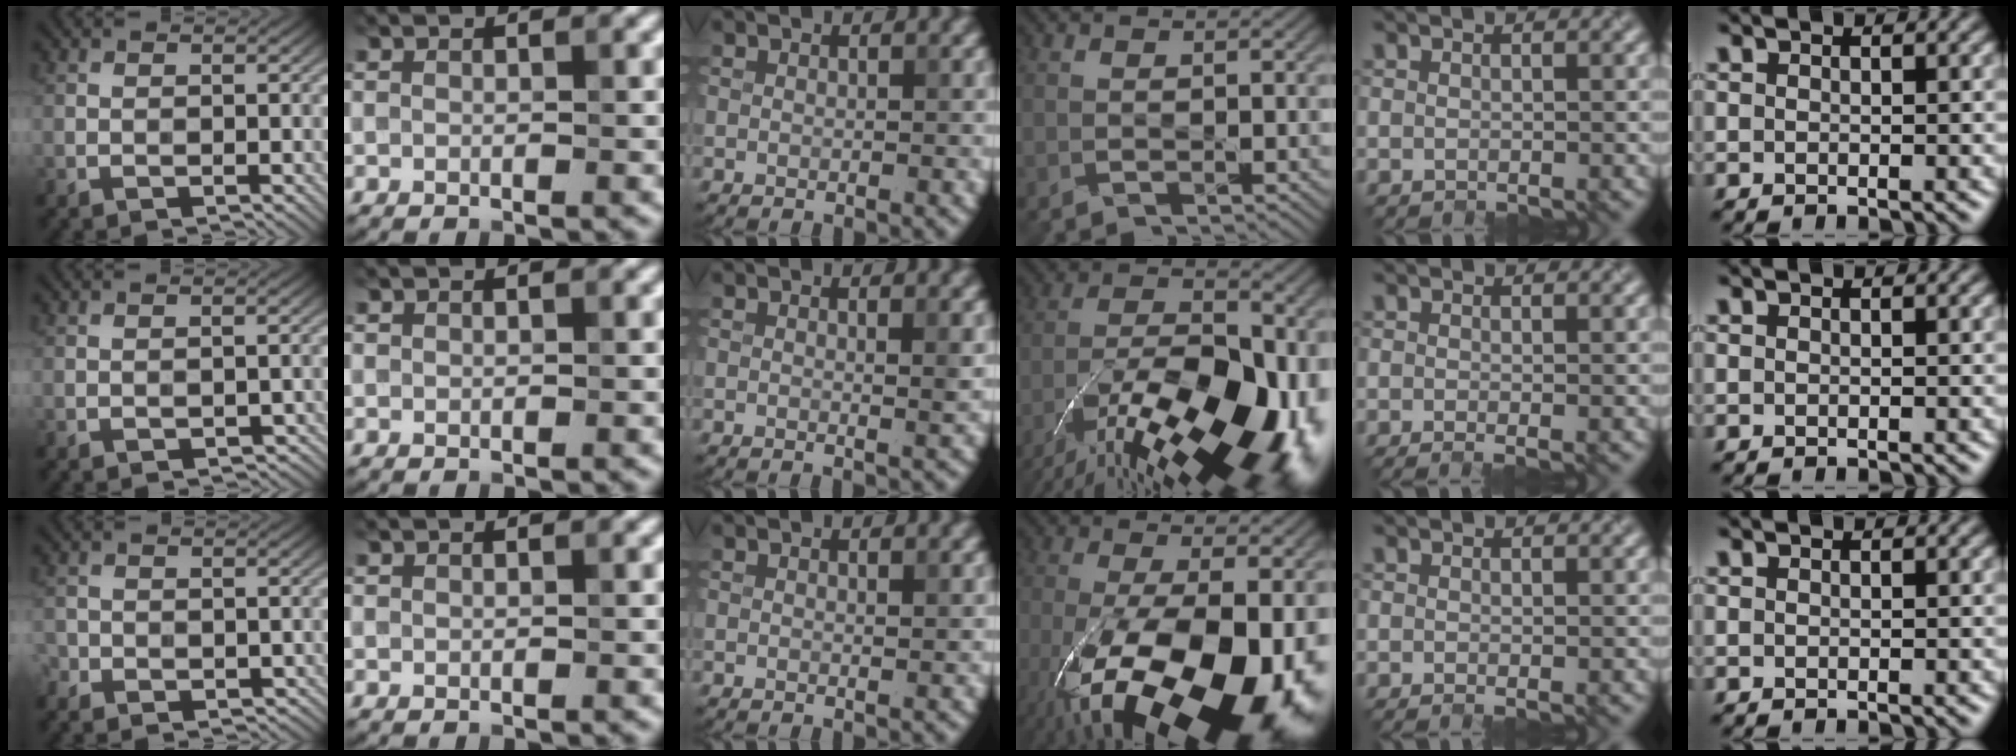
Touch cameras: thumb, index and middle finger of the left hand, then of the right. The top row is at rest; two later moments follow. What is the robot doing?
{"motion": "open", "object": "stapler"}